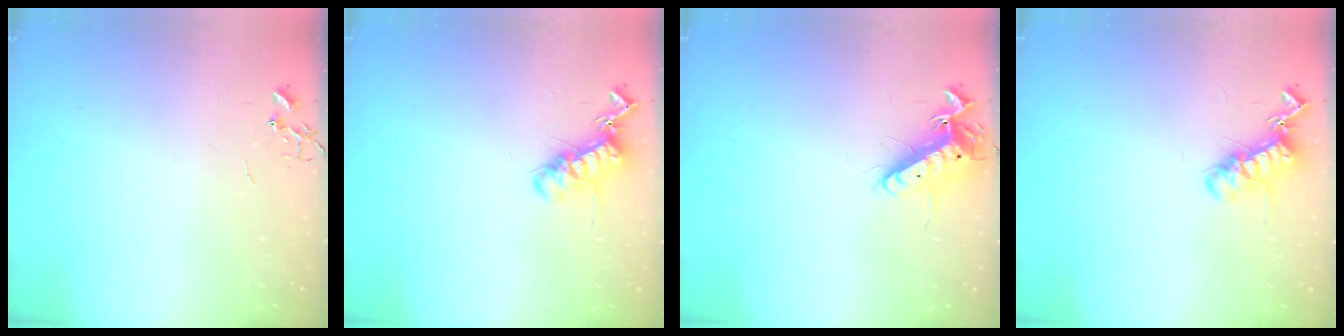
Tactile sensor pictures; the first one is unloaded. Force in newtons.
{"total": 13.3, "press": 13.3, "slide": 0.3}
{"total": 12.2, "press": 12.1, "slide": 1.4}
{"total": 13.3, "press": 13.3, "slide": 0.3}